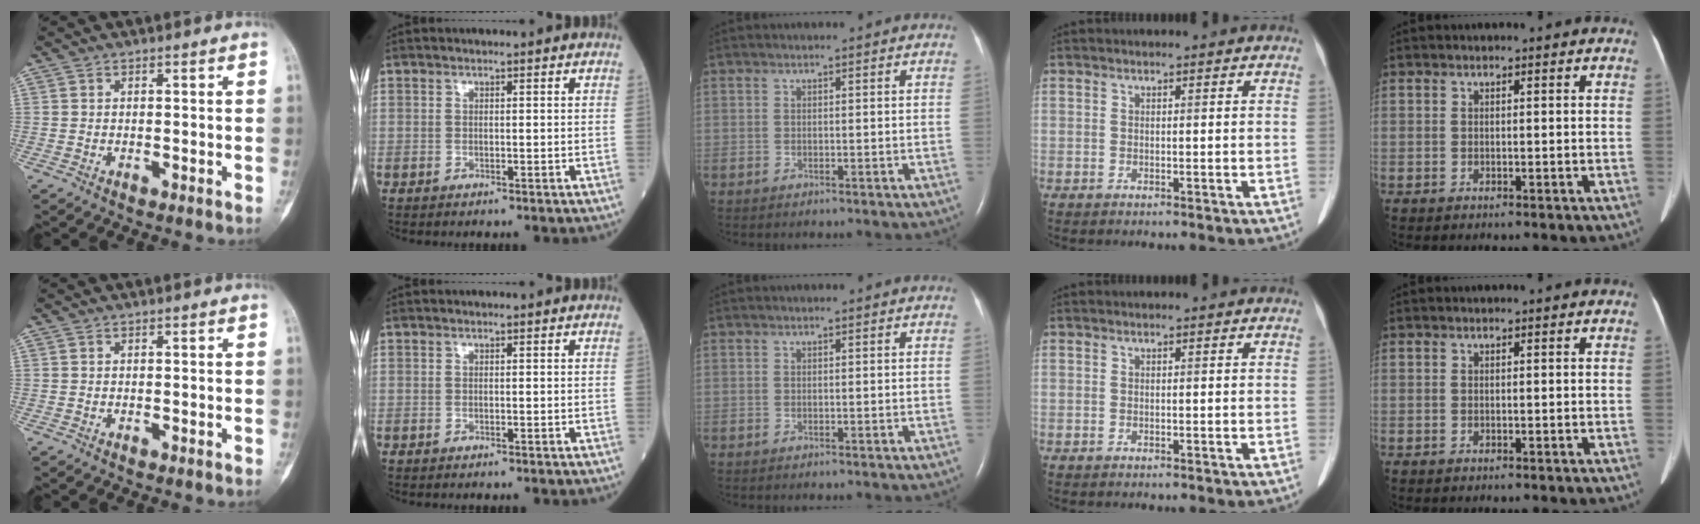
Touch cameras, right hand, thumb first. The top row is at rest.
{}